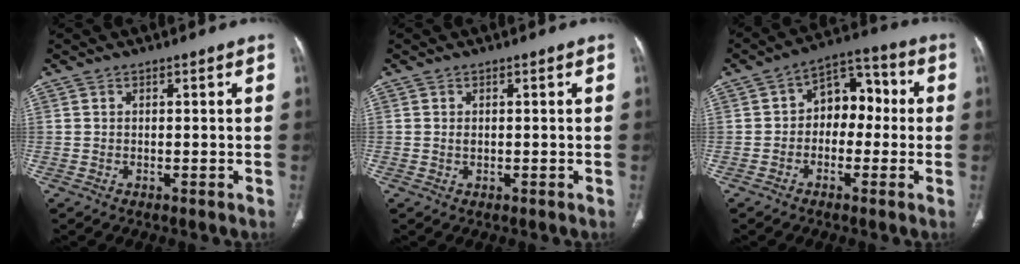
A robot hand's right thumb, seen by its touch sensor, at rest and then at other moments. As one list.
[{"total": 0.7, "force": [0.1, 0.5, 0.5], "torque": [-0.009, -0.001, 0.002]}, {"total": 9.3, "force": [-0.3, 6.6, 6.5], "torque": [-0.053, 0.039, -0.019]}]